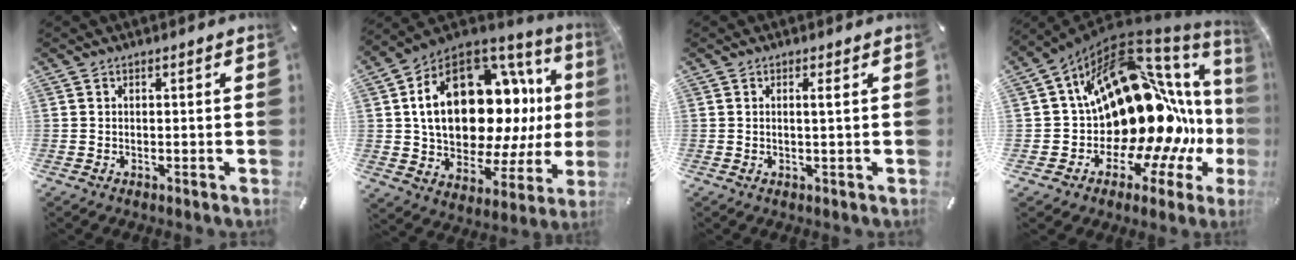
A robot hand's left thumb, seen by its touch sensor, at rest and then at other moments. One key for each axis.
{"total": 26.1, "fx": 6.3, "fy": 15.1, "fz": 20.3, "tx": -0.352, "ty": -0.049, "tz": 0.114}
{"total": 1.9, "fx": 0.4, "fy": -0.2, "fz": 1.9, "tx": -0.037, "ty": -0.006, "tz": 0.007}
{"total": 21.4, "fx": 2.6, "fy": 12.3, "fz": 17.3, "tx": -0.208, "ty": -0.122, "tz": 0.085}